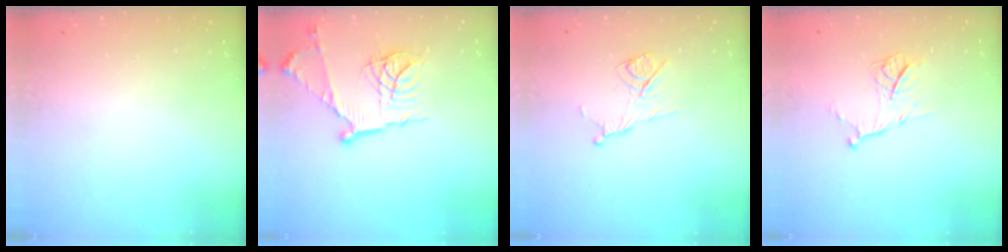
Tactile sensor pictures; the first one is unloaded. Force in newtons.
{"total": 18.9, "press": 18.8, "slide": 1.9}
{"total": 9.2, "press": 9.2, "slide": 0.2}
{"total": 11.8, "press": 11.8, "slide": 0.8}